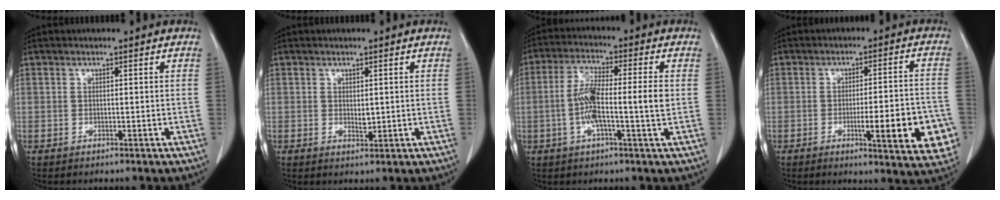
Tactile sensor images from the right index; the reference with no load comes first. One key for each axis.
{"total": 1.4, "fx": 0.2, "fy": 0.7, "fz": 1.2, "tx": -0.020, "ty": -0.006, "tz": 0.008}
{"total": 9.0, "fx": -0.9, "fy": 0.7, "fz": 8.9, "tx": -0.174, "ty": 0.012, "tz": -0.025}
{"total": 12.7, "fx": -4.1, "fy": 2.3, "fz": 11.8, "tx": -0.118, "ty": 0.006, "tz": -0.045}